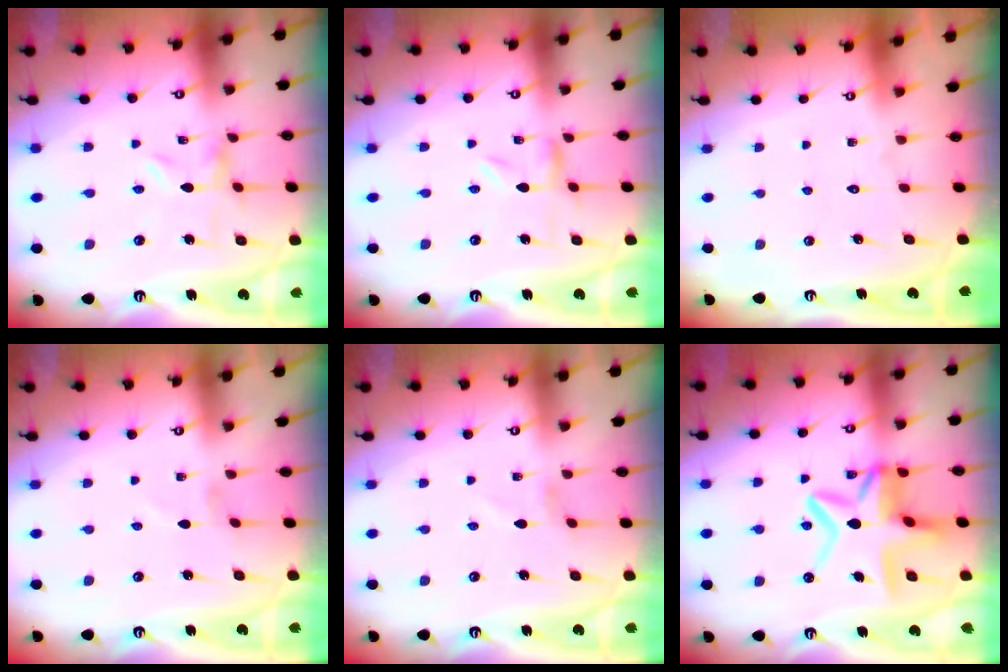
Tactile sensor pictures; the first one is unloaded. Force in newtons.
{"total": 1.5, "press": 1.5, "slide": 0.2}
{"total": 1.5, "press": 1.5, "slide": 0.1}
{"total": 0.8, "press": 0.8, "slide": 0.1}
{"total": 0.0}
{"total": 12.7, "press": 12.7, "slide": 1.2}